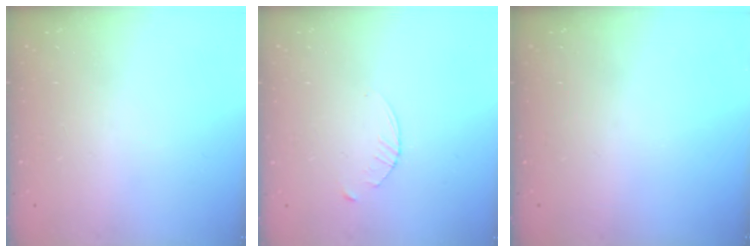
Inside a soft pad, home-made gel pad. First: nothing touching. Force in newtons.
{"total": 2.9, "press": 2.9, "slide": 0.4}
{"total": 0.0}